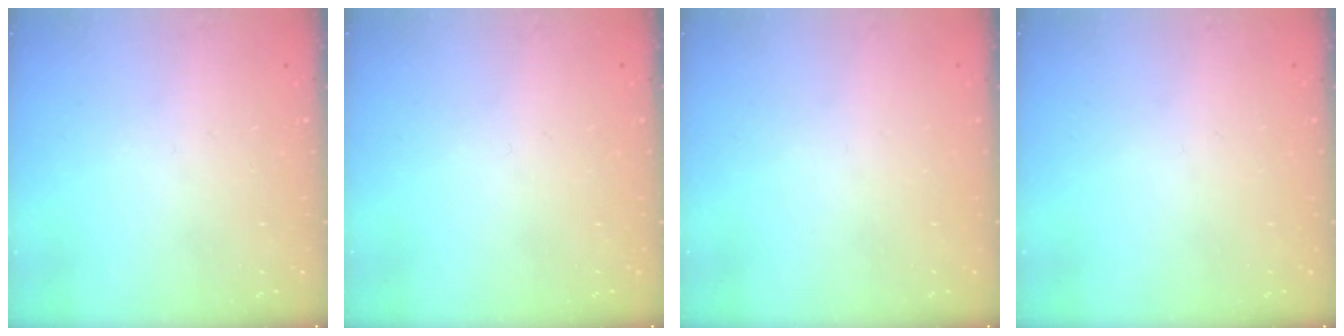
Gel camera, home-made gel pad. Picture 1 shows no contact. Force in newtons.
{"total": 0.0}
{"total": 0.0}
{"total": 0.0}